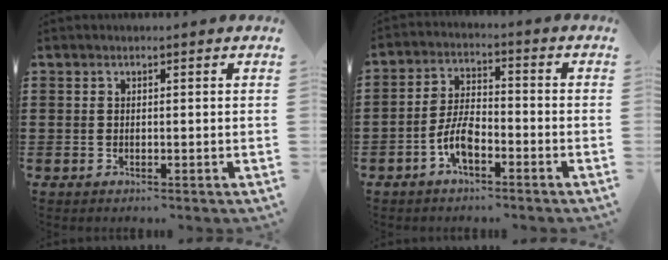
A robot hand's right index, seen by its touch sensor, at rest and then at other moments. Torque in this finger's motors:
{"motor_torque": [2.14, 0.00, 0.83, 0.01]}